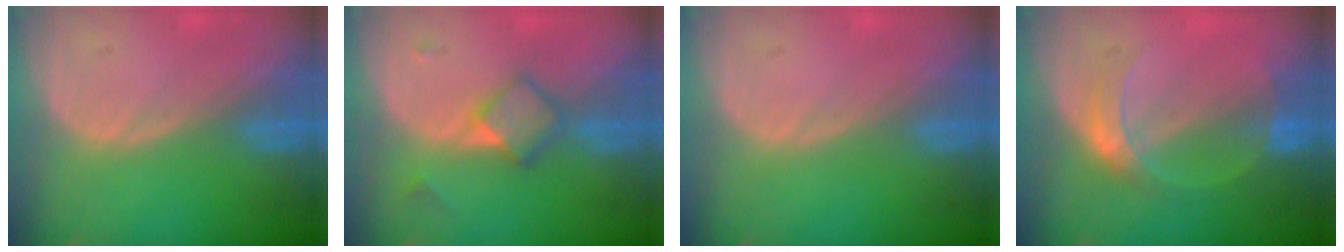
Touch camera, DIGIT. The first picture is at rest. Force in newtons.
{"total": 4.7, "press": 4.4, "slide": 1.6}
{"total": 0.0}
{"total": 5.0, "press": 4.8, "slide": 1.3}